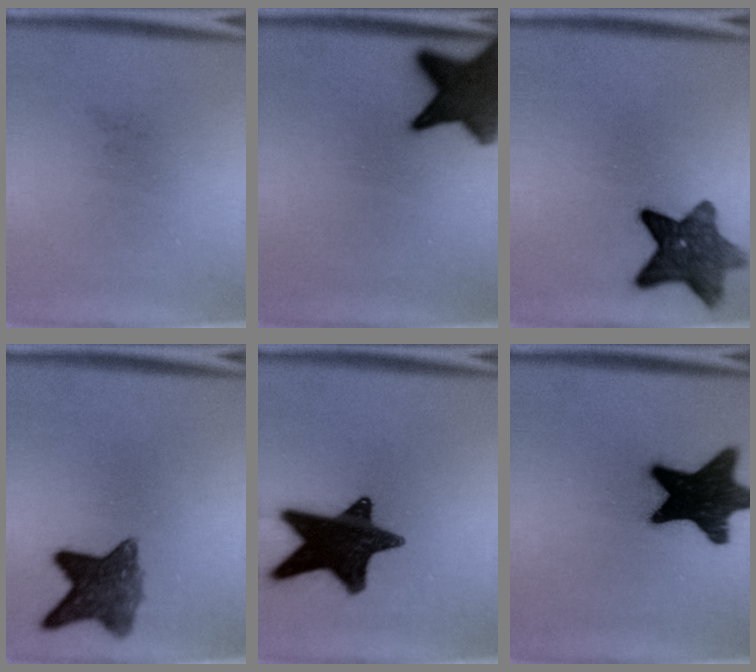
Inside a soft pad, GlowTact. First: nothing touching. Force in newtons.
{"total": 13.4}
{"total": 9.9}
{"total": 7.4}
{"total": 17.7}
{"total": 19.6}